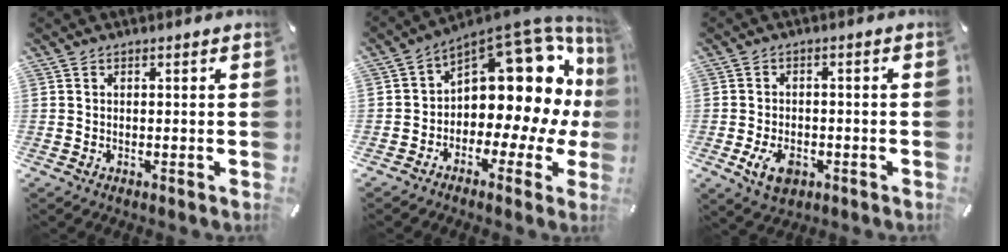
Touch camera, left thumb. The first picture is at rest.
{"total": 16.0, "force": [7.0, 9.3, 11.0], "torque": [-0.134, -0.079, 0.115]}
{"total": 6.4, "force": [-2.5, 4.3, 4.0], "torque": [-0.079, 0.006, -0.049]}